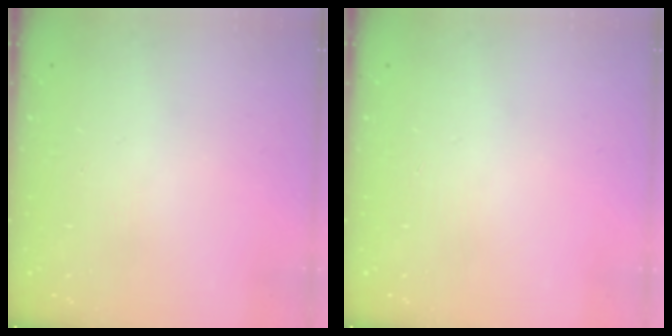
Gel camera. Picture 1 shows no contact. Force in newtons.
{"total": 0.0}